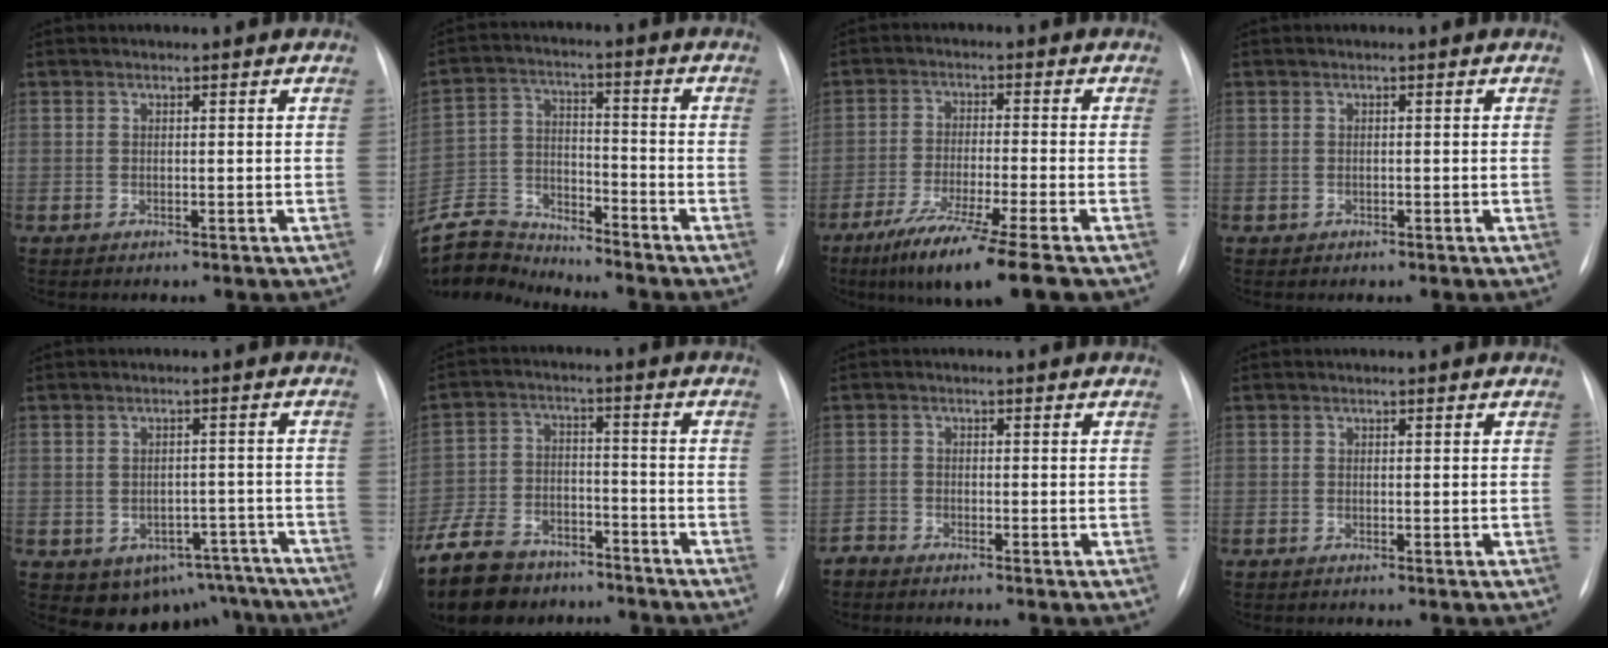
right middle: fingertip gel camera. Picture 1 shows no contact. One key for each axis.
{"total": 9.4, "fx": -9.4, "fy": 0.5, "fz": -1.0, "tx": 0.014, "ty": 0.019, "tz": -0.182}
{"total": 11.4, "fx": -7.7, "fy": -0.5, "fz": 8.4, "tx": -0.147, "ty": -0.036, "tz": -0.130}
{"total": 0.6, "fx": -0.2, "fy": 0.5, "fz": 0.1, "tx": -0.003, "ty": 0.002, "tz": -0.001}
{"total": 10.5, "fx": -7.5, "fy": 6.9, "fz": 2.6, "tx": -0.015, "ty": 0.030, "tz": -0.085}
{"total": 17.9, "fx": -13.7, "fy": 9.2, "fz": 7.1, "tx": -0.180, "ty": -0.001, "tz": -0.224}
{"total": 1.7, "fx": -1.6, "fy": 0.2, "fz": -0.2, "tx": 0.003, "ty": -0.004, "tz": -0.033}
{"total": 0.0}